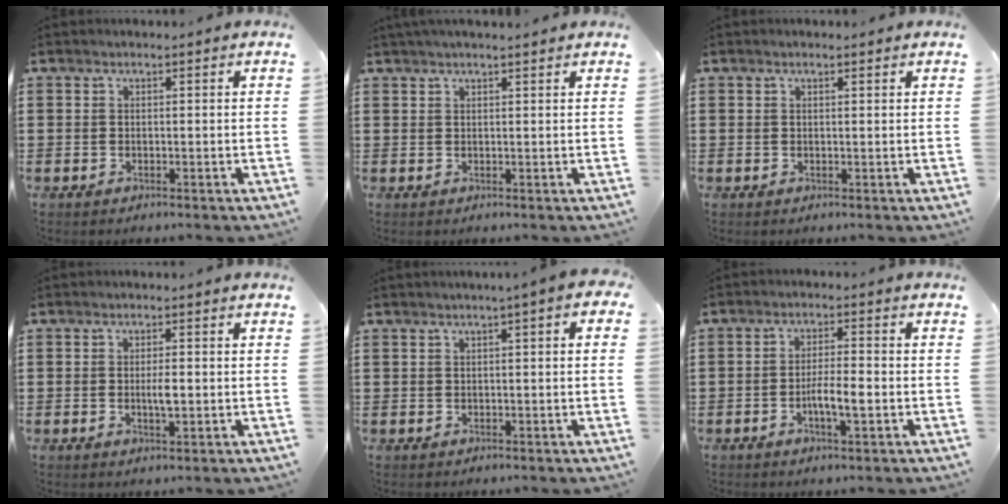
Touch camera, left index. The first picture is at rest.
{"total": 1.5, "force": [1.3, 0.0, 0.7], "torque": [-0.015, 0.001, 0.024]}
{"total": 0.8, "force": [0.5, 0.2, 0.5], "torque": [-0.012, 0.002, 0.009]}
{"total": 2.7, "force": [-0.1, 0.7, 2.6], "torque": [-0.049, -0.001, -0.002]}
{"total": 1.6, "force": [0.3, 0.1, 1.6], "torque": [-0.029, -0.002, 0.006]}
{"total": 4.3, "force": [-1.3, 0.8, 4.0], "torque": [-0.076, 0.001, -0.026]}